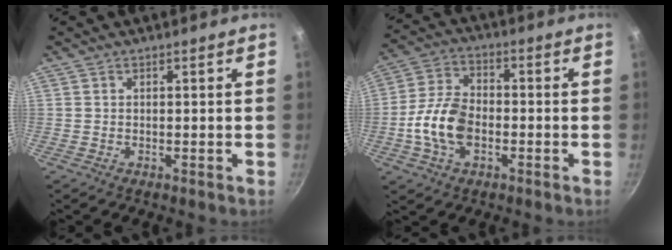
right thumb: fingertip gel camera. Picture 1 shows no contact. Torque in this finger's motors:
{"motor_torque": [1.68, 2.17, 1.34, -0.79, 0.13]}